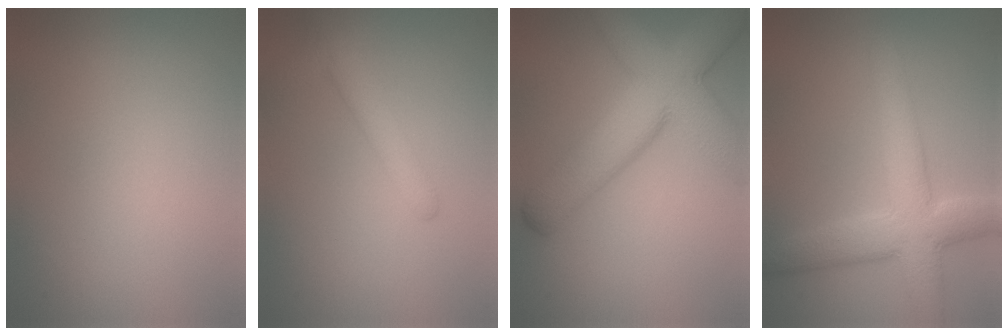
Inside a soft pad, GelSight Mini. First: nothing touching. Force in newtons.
{"total": 2.8, "press": 2.7, "slide": 0.2}
{"total": 9.6, "press": 9.6, "slide": 0.5}
{"total": 7.0, "press": 7.0, "slide": 0.4}